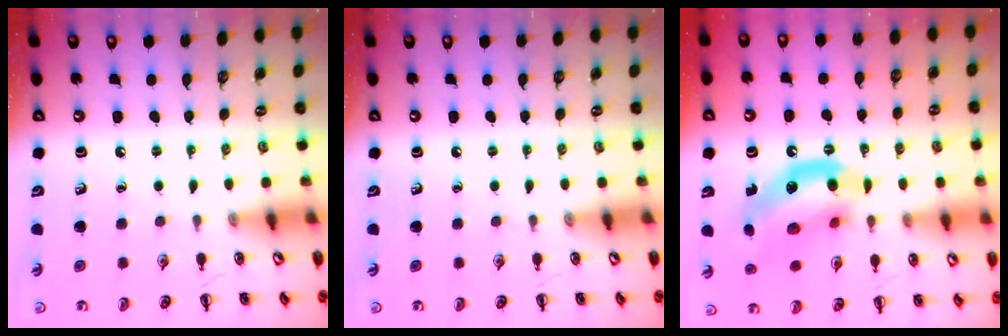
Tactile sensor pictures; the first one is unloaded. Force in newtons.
{"total": 0.0}
{"total": 14.8, "press": 14.4, "slide": 3.4}